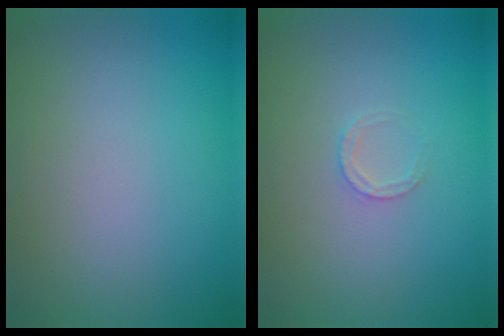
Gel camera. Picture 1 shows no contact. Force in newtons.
{"total": 1.3, "press": 1.3, "slide": 0.2}